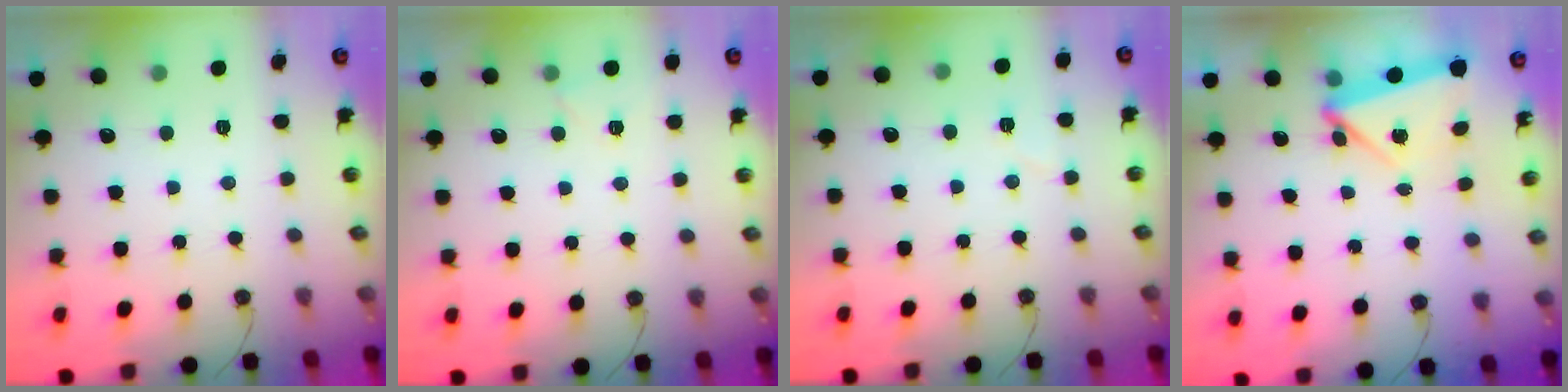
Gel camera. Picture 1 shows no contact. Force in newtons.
{"total": 4.0, "press": 3.3, "slide": 2.3}
{"total": 4.8, "press": 4.1, "slide": 2.5}
{"total": 10.9, "press": 5.3, "slide": 9.5}